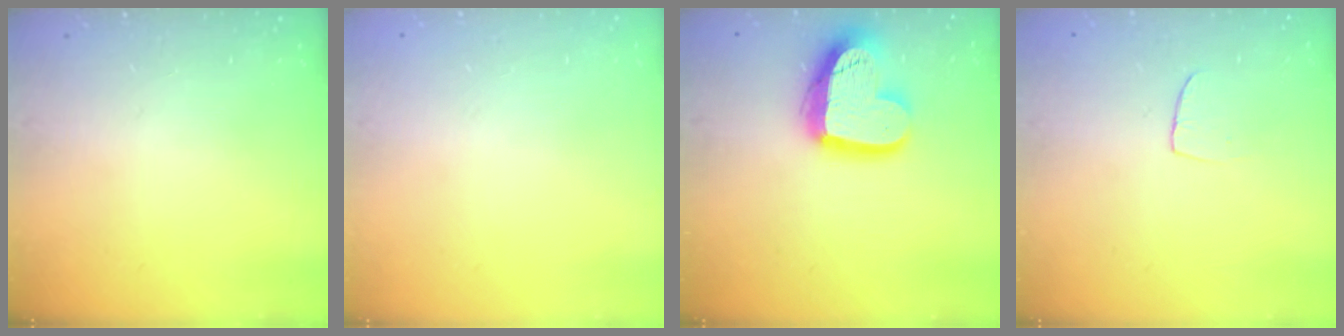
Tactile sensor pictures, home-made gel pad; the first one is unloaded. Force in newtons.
{"total": 0.5, "press": 0.5, "slide": 0.1}
{"total": 18.3, "press": 18.2, "slide": 1.6}
{"total": 3.1, "press": 3.1, "slide": 0.2}